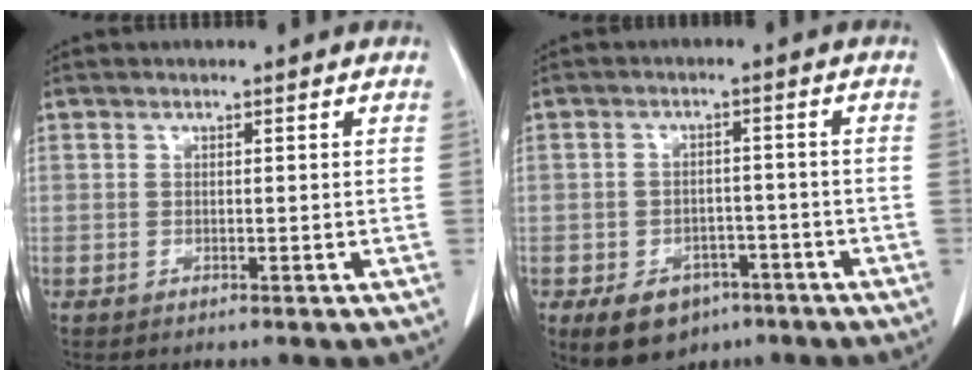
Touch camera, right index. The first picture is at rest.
{"total": 8.4, "force": [-5.1, 5.4, 3.8], "torque": [-0.063, 0.006, -0.070]}